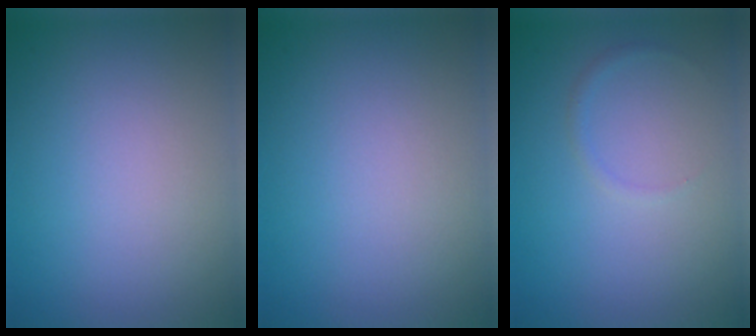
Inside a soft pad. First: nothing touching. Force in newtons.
{"total": 0.0}
{"total": 0.6, "press": 0.6, "slide": 0.0}